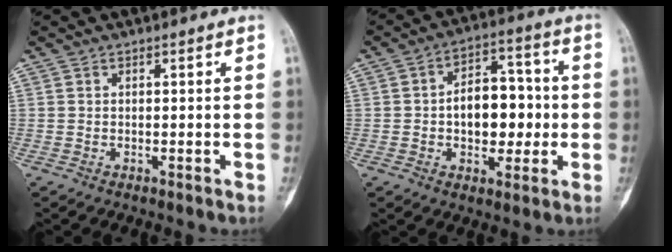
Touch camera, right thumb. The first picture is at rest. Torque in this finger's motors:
{"motor_torque": [0.23, 0.29, 0.12, -0.03, 0.26]}